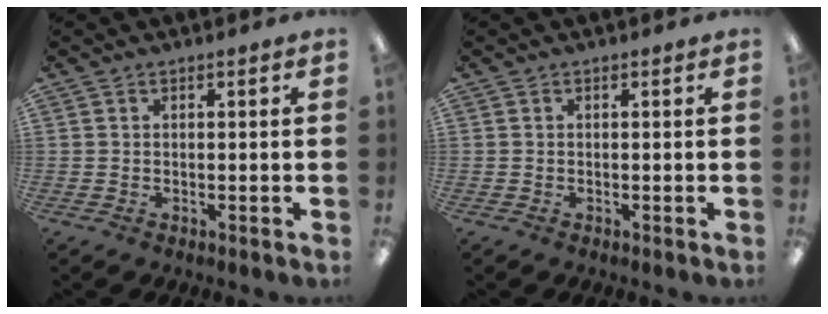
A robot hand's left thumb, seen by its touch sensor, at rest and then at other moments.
{"total": 0.0}